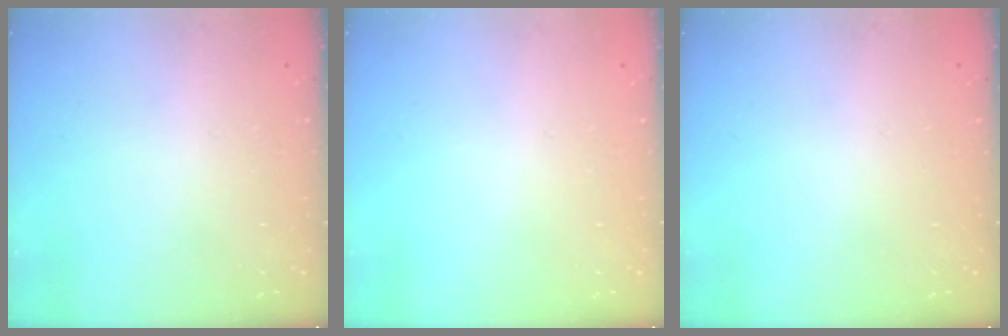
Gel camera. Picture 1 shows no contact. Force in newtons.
{"total": 0.0}
{"total": 0.0}